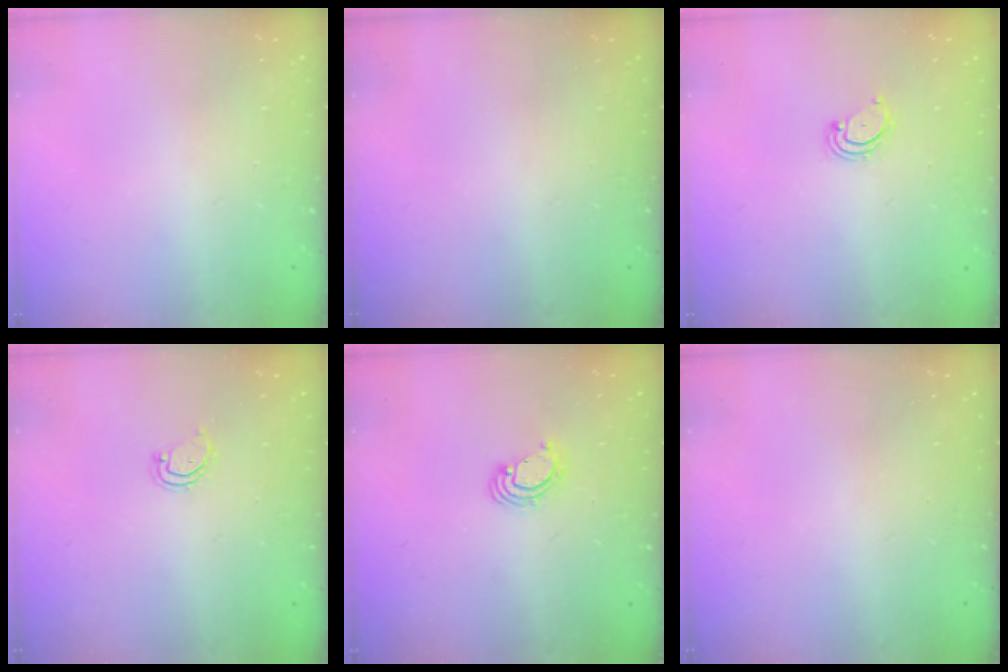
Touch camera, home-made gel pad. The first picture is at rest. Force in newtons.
{"total": 0.0}
{"total": 2.9, "press": 2.9, "slide": 0.3}
{"total": 2.8, "press": 2.8, "slide": 0.3}
{"total": 3.5, "press": 3.5, "slide": 0.3}
{"total": 0.0}